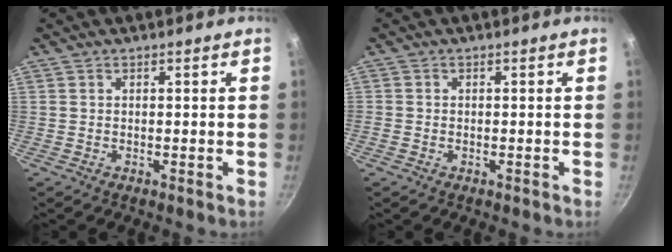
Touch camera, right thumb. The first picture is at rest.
{"total": 0.9, "force": [-0.4, 0.7, 0.3], "torque": [-0.008, 0.000, -0.009]}